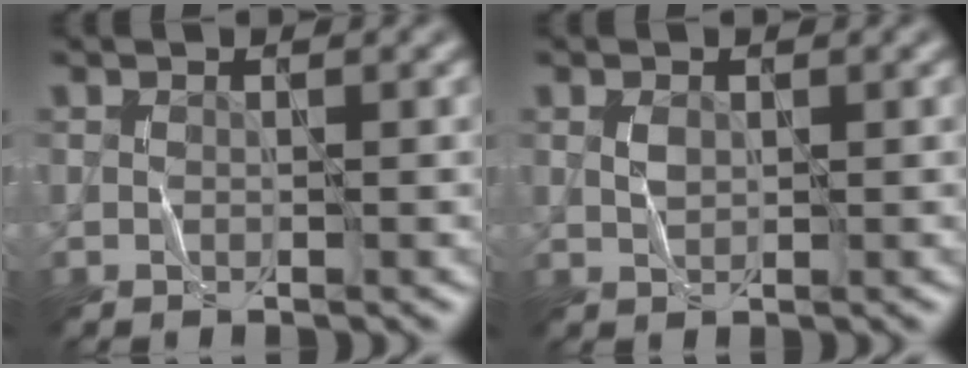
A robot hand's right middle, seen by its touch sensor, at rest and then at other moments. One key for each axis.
{"total": 1.1, "fx": 0.3, "fy": 0.7, "fz": 0.8, "tx": -0.020, "ty": 0.001, "tz": 0.007}